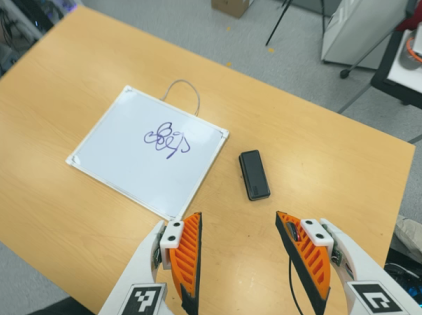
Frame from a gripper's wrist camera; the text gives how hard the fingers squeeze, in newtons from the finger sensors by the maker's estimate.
{"total": 0.0}